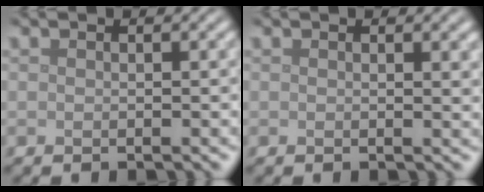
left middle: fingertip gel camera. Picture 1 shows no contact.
{"total": 1.1, "force": [0.6, 0.2, 0.9], "torque": [-0.007, 0.000, 0.009]}